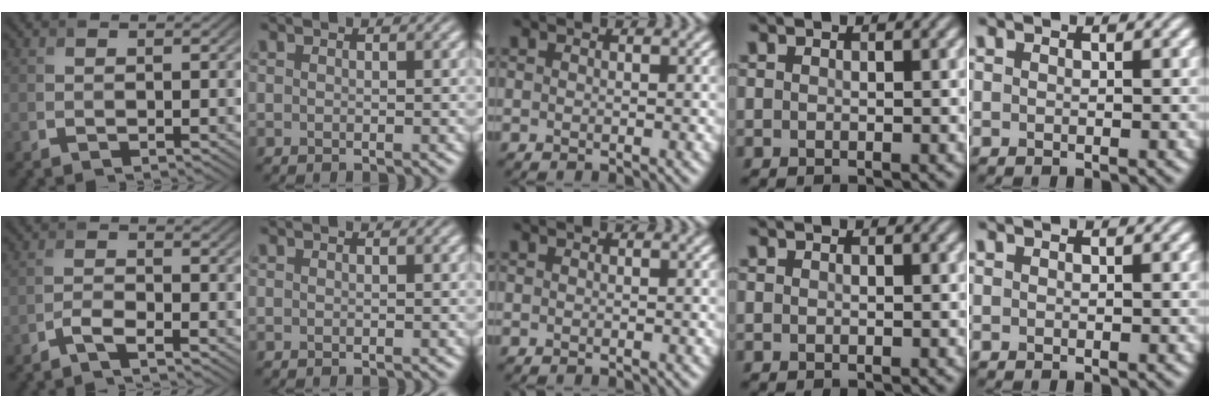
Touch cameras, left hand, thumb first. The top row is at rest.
{"thumb": {"total": 2.1, "force": [-1.6, 0.4, 1.3], "torque": [-0.030, 0.003, -0.040]}}